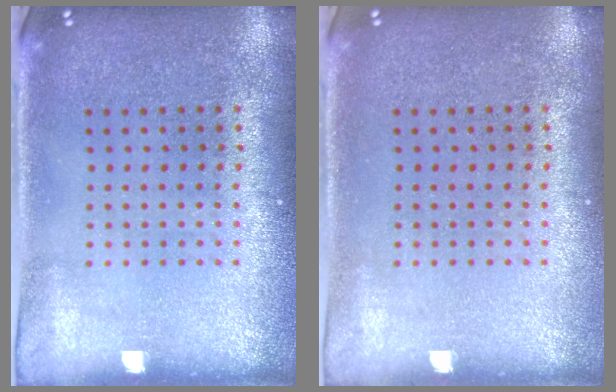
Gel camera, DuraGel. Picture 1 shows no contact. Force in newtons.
{"total": 0.0}